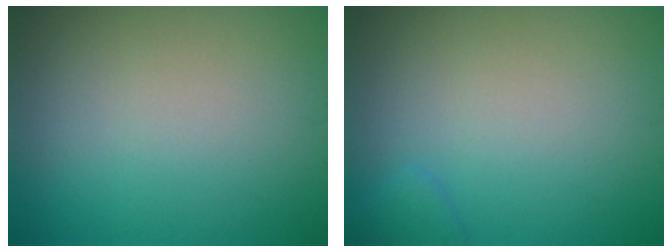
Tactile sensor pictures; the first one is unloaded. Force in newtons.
{"total": 0.8, "press": 0.8, "slide": 0.1}